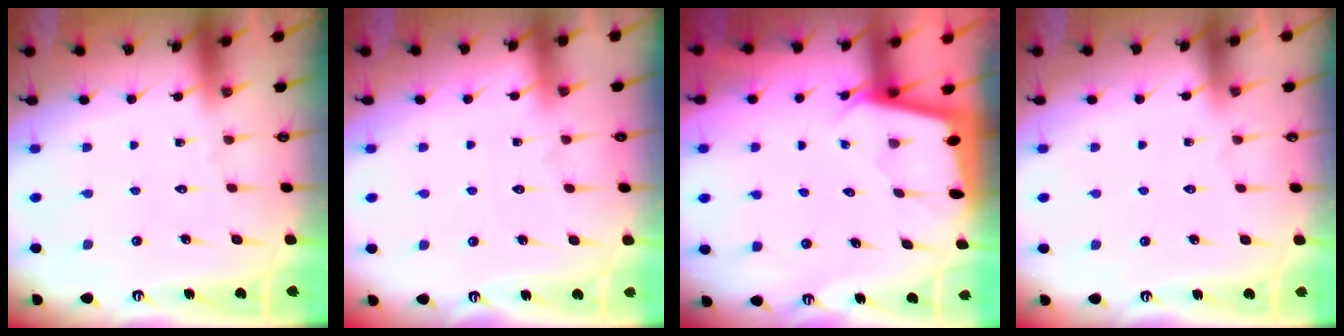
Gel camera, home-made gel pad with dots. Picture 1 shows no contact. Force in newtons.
{"total": 2.8, "press": 2.8, "slide": 0.3}
{"total": 1.8, "press": 1.8, "slide": 0.1}
{"total": 1.7, "press": 1.7, "slide": 0.4}